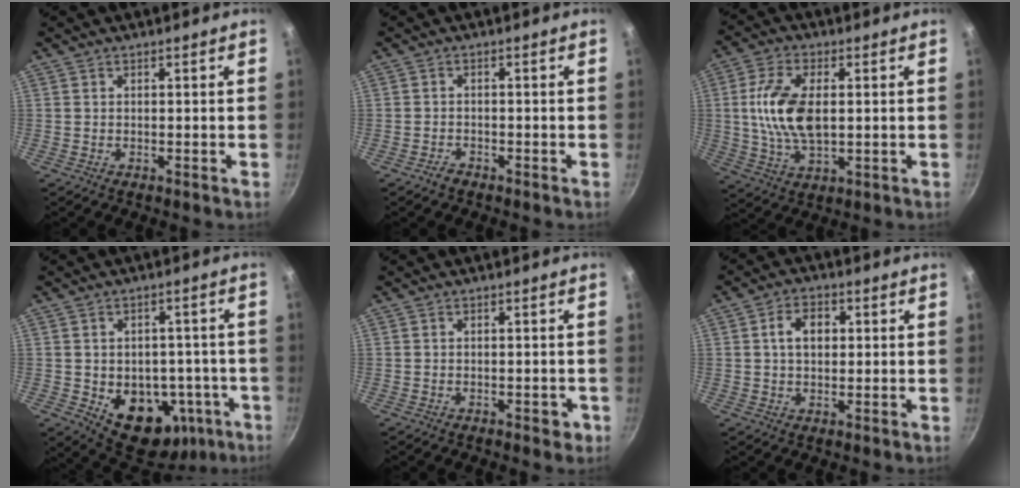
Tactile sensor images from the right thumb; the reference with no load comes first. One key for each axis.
{"total": 1.7, "fx": -1.4, "fy": 0.9, "fz": 0.5, "tx": -0.008, "ty": 0.016, "tz": -0.023}
{"total": 12.4, "fx": 1.1, "fy": 6.7, "fz": 10.4, "tx": -0.196, "ty": 0.005, "tz": 0.020}
{"total": 16.2, "fx": -4.9, "fy": 11.9, "fz": 9.9, "tx": -0.096, "ty": 0.021, "tz": -0.045}
{"total": 2.3, "fx": -1.1, "fy": 1.3, "fz": 1.5, "tx": -0.008, "ty": 0.016, "tz": -0.006}
{"total": 7.6, "fx": 1.3, "fy": 5.3, "fz": 5.3, "tx": -0.065, "ty": 0.013, "tz": 0.014}